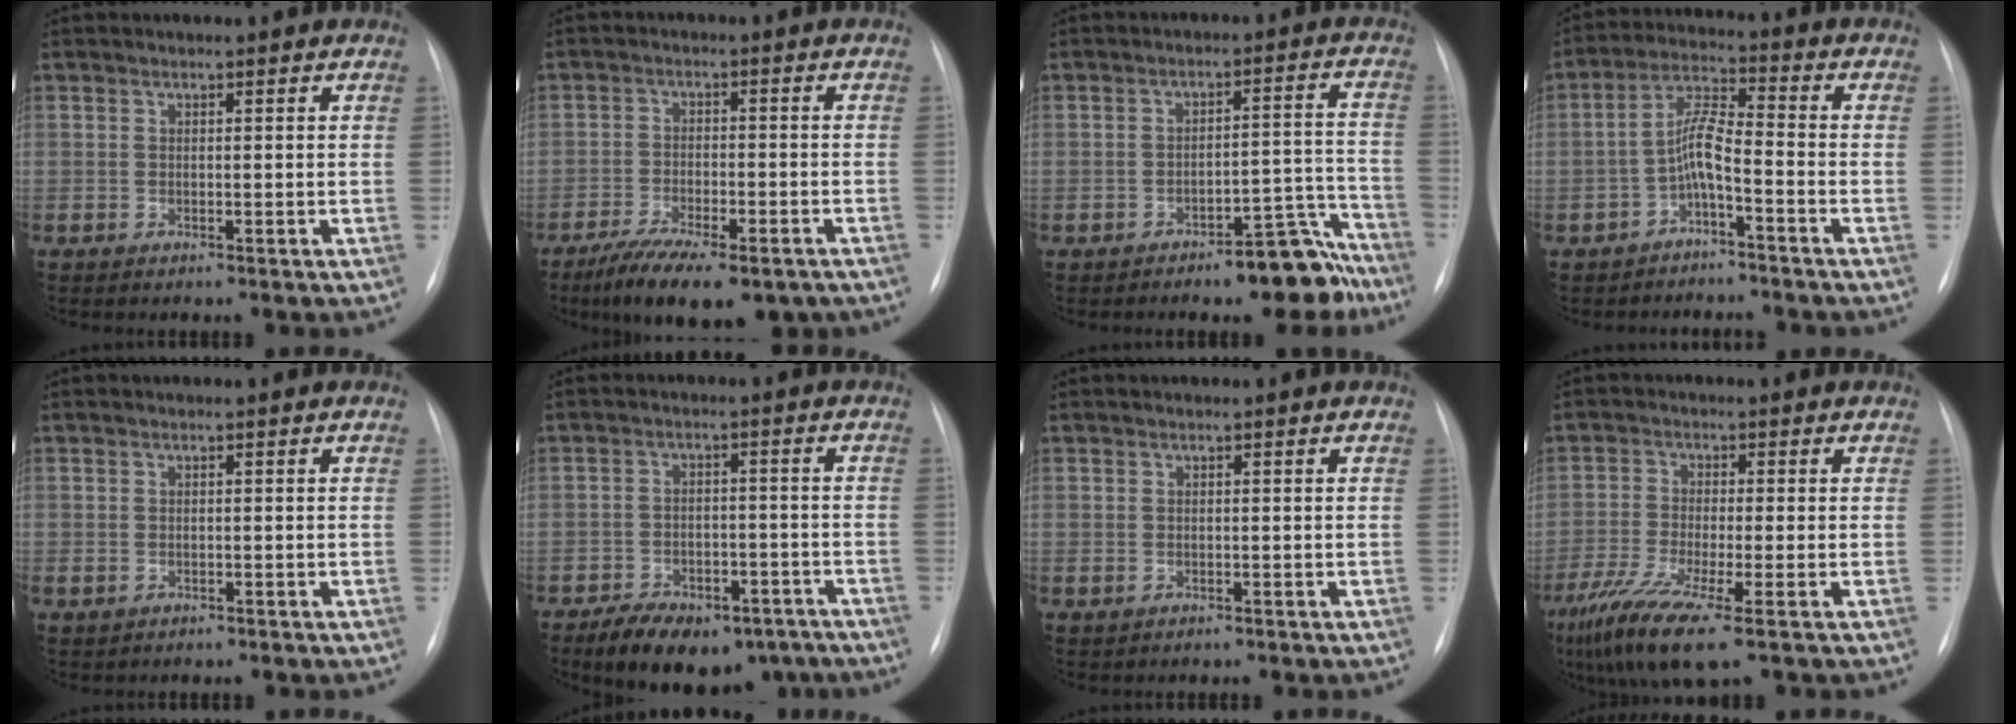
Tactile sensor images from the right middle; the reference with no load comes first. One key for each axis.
{"total": 14.5, "fx": -10.5, "fy": 4.9, "fz": 8.6, "tx": -0.128, "ty": -0.007, "tz": -0.160}
{"total": 8.3, "fx": -6.7, "fy": 2.3, "fz": 4.3, "tx": -0.027, "ty": 0.041, "tz": -0.093}
{"total": 5.2, "fx": -2.4, "fy": 0.9, "fz": 4.5, "tx": -0.094, "ty": 0.021, "tz": -0.047}
{"total": 1.0, "fx": -0.2, "fy": 0.8, "fz": 0.5, "tx": -0.010, "ty": 0.003, "tz": 0.002}
{"total": 13.9, "fx": -9.7, "fy": 7.2, "fz": 6.9, "tx": -0.107, "ty": 0.008, "tz": -0.139}
{"total": 0.7, "fx": -0.1, "fy": 0.6, "fz": 0.3, "tx": -0.006, "ty": 0.001, "tz": 0.002}
{"total": 9.8, "fx": -5.7, "fy": 0.8, "fz": 7.9, "tx": -0.155, "ty": -0.028, "tz": -0.106}